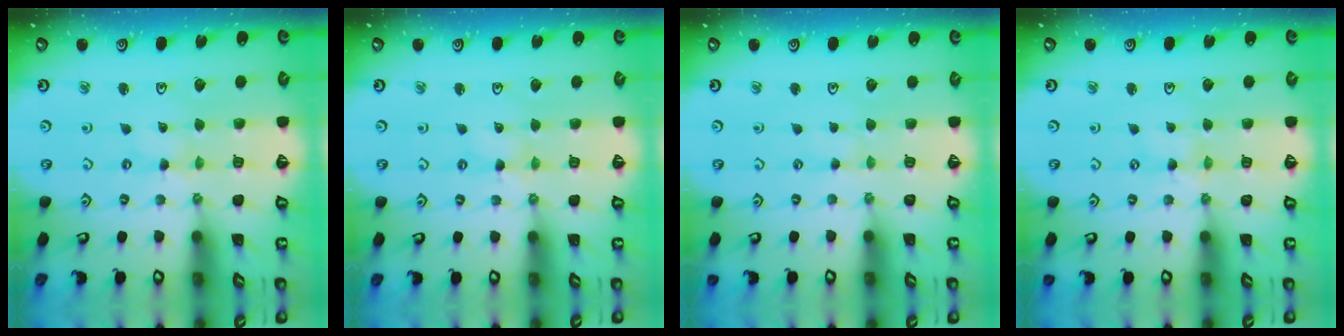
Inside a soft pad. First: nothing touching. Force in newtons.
{"total": 0.8, "press": 0.8, "slide": 0.2}
{"total": 0.0}
{"total": 0.0}